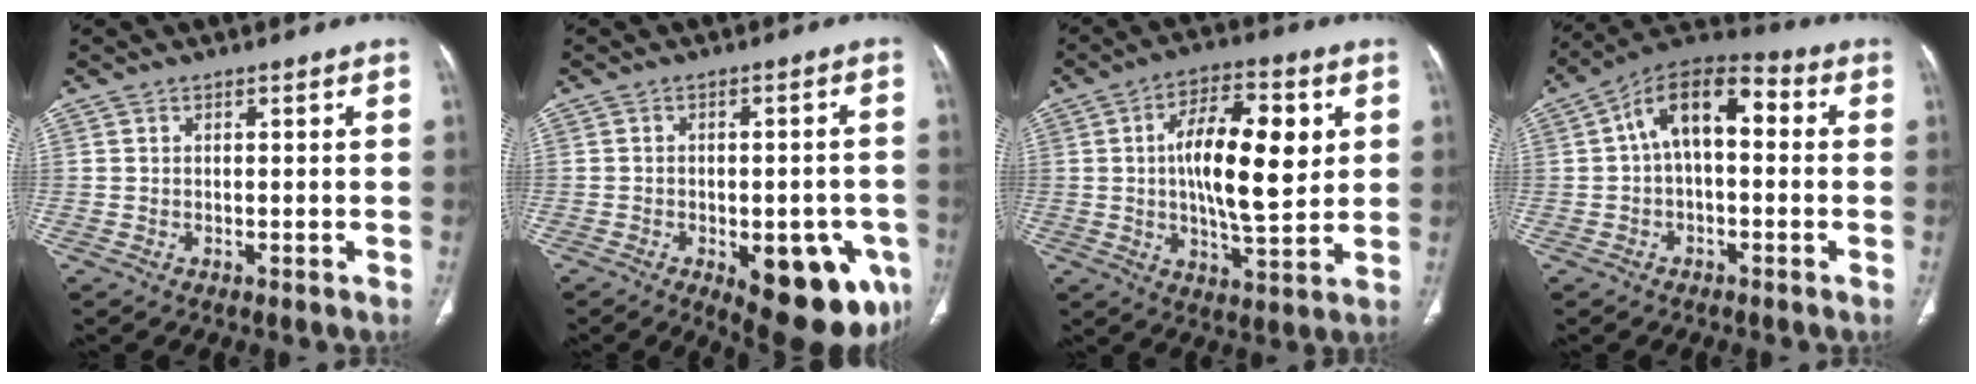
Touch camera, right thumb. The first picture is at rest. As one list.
[{"total": 17.1, "force": [-6.6, 7.8, 13.7], "torque": [-0.119, 0.010, -0.067]}, {"total": 16.4, "force": [2.9, 6.4, 14.8], "torque": [-0.226, -0.005, 0.045]}, {"total": 11.2, "force": [1.2, 6.1, 9.4], "torque": [-0.142, 0.039, 0.005]}]